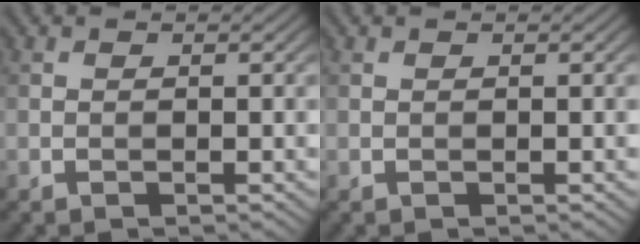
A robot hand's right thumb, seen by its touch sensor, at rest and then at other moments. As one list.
[{"total": 0.0}]